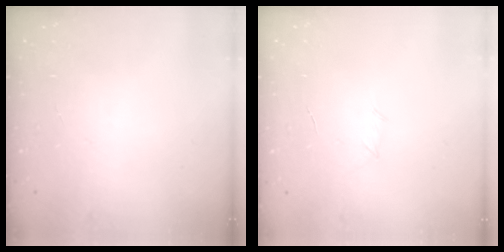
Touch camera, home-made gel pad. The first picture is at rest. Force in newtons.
{"total": 3.2, "press": 3.1, "slide": 0.8}